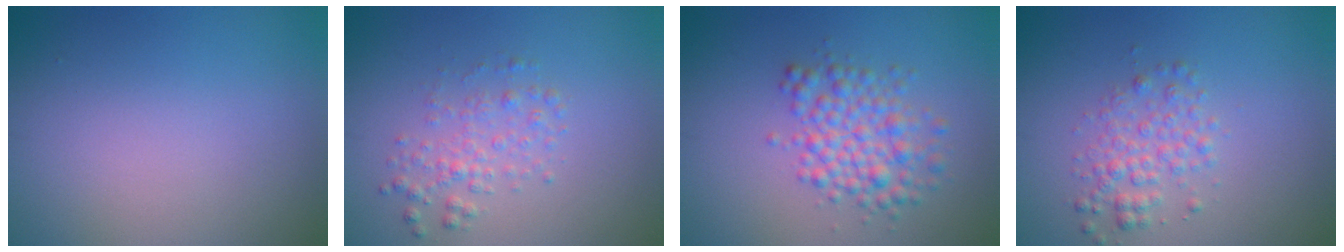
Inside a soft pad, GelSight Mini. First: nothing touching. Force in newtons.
{"total": 2.0, "press": 2.0, "slide": 0.1}
{"total": 3.8, "press": 3.8, "slide": 0.0}
{"total": 2.5, "press": 2.5, "slide": 0.1}